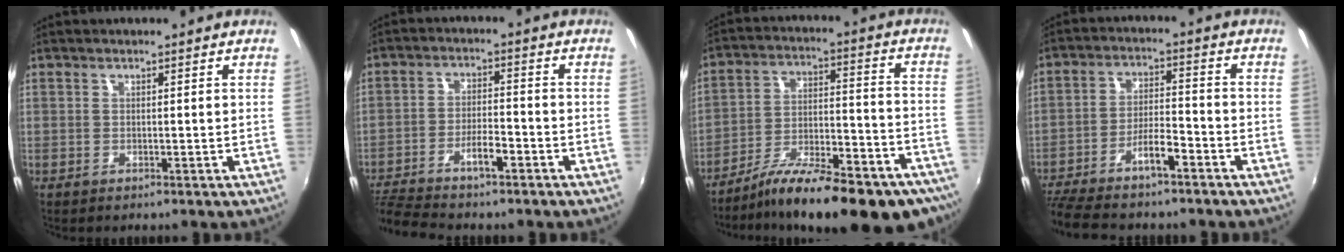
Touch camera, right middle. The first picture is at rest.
{"total": 8.5, "force": [-6.6, 1.5, 5.1], "torque": [-0.112, 0.002, -0.117]}
{"total": 24.6, "force": [-18.4, 6.0, 15.1], "torque": [-0.238, -0.040, -0.260]}
{"total": 10.4, "force": [-8.2, 1.8, 6.1], "torque": [-0.131, 0.009, -0.142]}